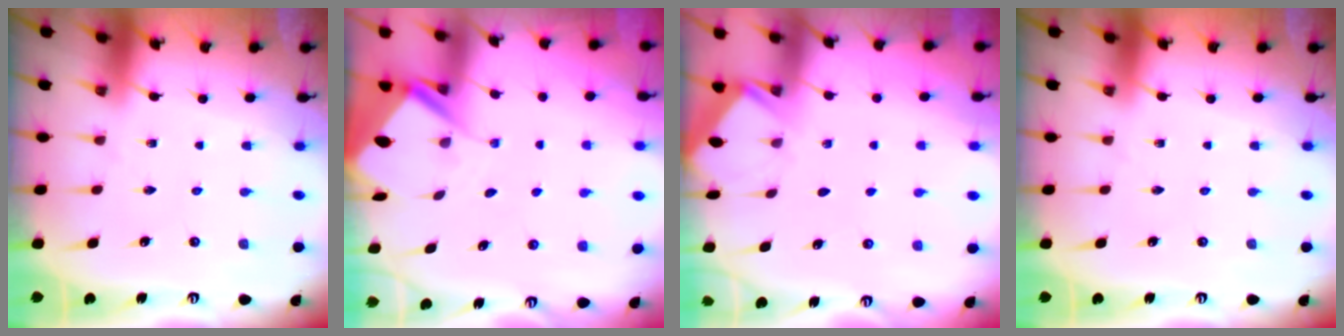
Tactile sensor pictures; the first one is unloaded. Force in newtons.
{"total": 4.4, "press": 4.4, "slide": 0.4}
{"total": 1.7, "press": 1.6, "slide": 0.2}
{"total": 0.0}